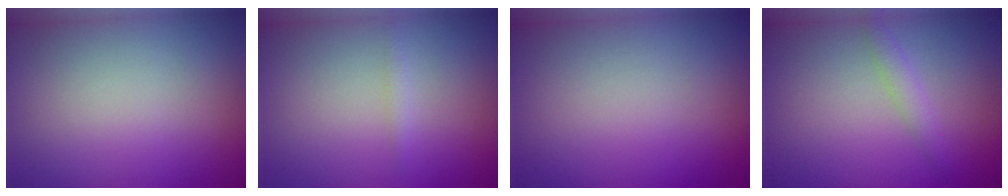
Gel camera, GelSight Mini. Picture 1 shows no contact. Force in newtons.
{"total": 0.7, "press": 0.7, "slide": 0.0}
{"total": 0.0}
{"total": 1.4, "press": 1.4, "slide": 0.1}